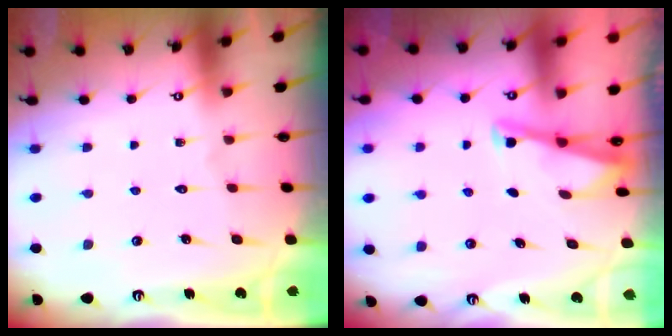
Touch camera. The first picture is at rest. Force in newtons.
{"total": 2.9, "press": 2.9, "slide": 0.3}